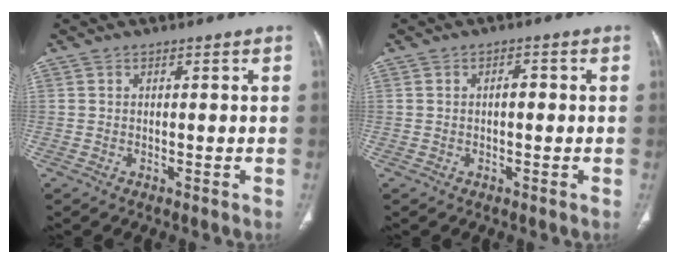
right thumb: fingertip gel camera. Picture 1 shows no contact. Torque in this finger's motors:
{"motor_torque": [0.50, 0.73, 0.39, -0.01, -0.02]}